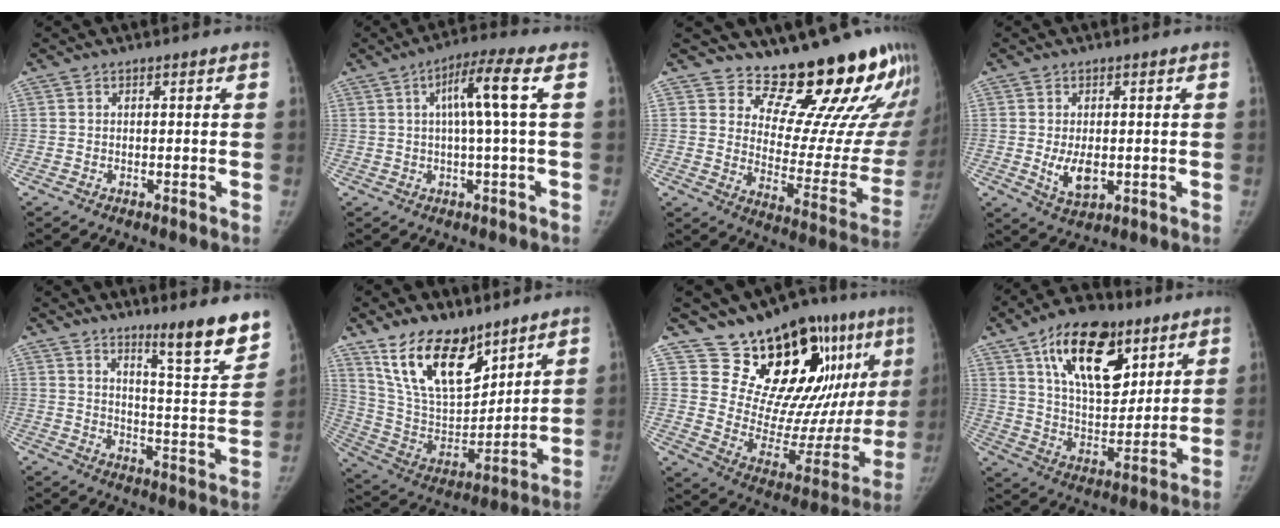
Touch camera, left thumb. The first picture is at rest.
{"total": 7.6, "force": [1.6, -0.4, 7.4], "torque": [-0.147, 0.014, 0.026]}
{"total": 19.8, "force": [17.7, 5.4, 7.1], "torque": [-0.035, -0.168, 0.233]}
{"total": 5.8, "force": [-0.8, 3.4, 4.6], "torque": [-0.072, -0.009, -0.004]}
{"total": 13.2, "force": [9.5, 1.5, 9.0], "torque": [-0.094, -0.076, 0.141]}
{"total": 18.6, "force": [12.6, 8.9, 10.5], "torque": [-0.141, -0.068, 0.246]}
{"total": 24.6, "force": [14.7, 10.5, 16.7], "torque": [-0.181, -0.083, 0.238]}
{"total": 20.3, "force": [10.4, 10.7, 13.7], "torque": [-0.176, -0.044, 0.179]}